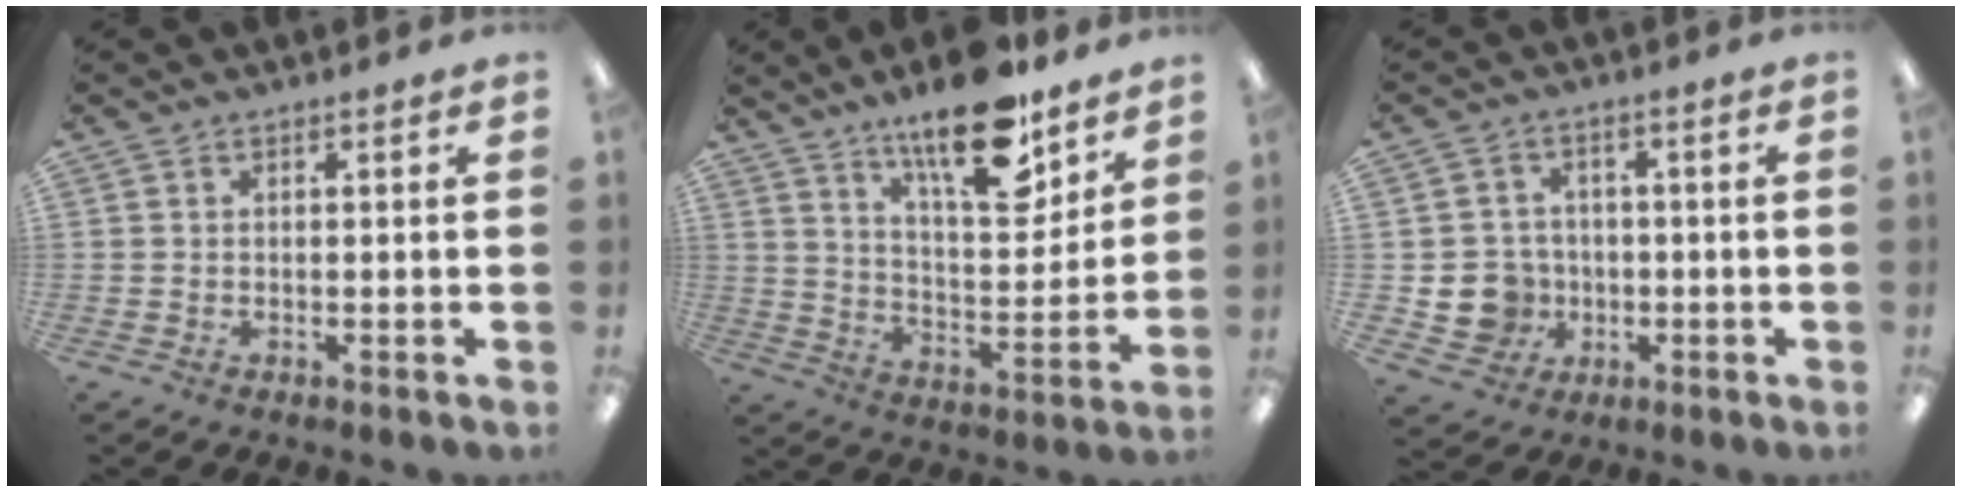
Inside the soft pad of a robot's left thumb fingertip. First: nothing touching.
{"total": 18.4, "force": [13.3, 6.3, 11.0], "torque": [-0.166, -0.081, 0.221]}
{"total": 7.6, "force": [-1.5, 7.2, 1.9], "torque": [-0.056, 0.014, -0.019]}